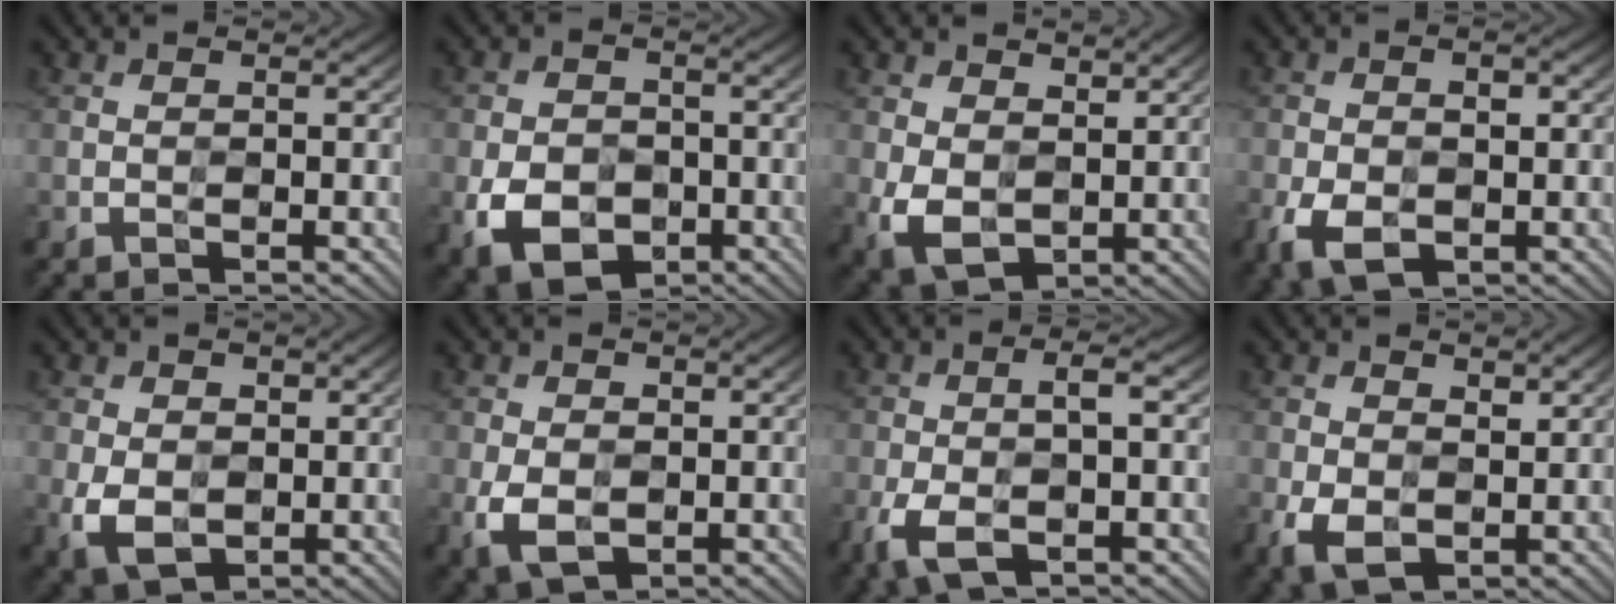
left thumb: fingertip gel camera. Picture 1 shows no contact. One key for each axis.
{"total": 7.1, "fx": -2.7, "fy": 5.1, "fz": 4.3, "tx": -0.089, "ty": -0.019, "tz": -0.050}
{"total": 6.3, "fx": 1.3, "fy": 4.4, "fz": 4.3, "tx": -0.108, "ty": -0.012, "tz": 0.023}
{"total": 6.7, "fx": -2.1, "fy": 3.8, "fz": 5.1, "tx": -0.102, "ty": -0.012, "tz": -0.037}
{"total": 5.5, "fx": -0.1, "fy": 4.1, "fz": 3.7, "tx": -0.087, "ty": -0.009, "tz": -0.001}
{"total": 5.0, "fx": -0.9, "fy": 3.4, "fz": 3.6, "tx": -0.086, "ty": -0.011, "tz": -0.015}
{"total": 6.2, "fx": -2.3, "fy": 2.3, "fz": 5.2, "tx": -0.114, "ty": -0.001, "tz": -0.046}
{"total": 5.3, "fx": -0.2, "fy": 3.6, "fz": 3.9, "tx": -0.090, "ty": -0.009, "tz": -0.004}